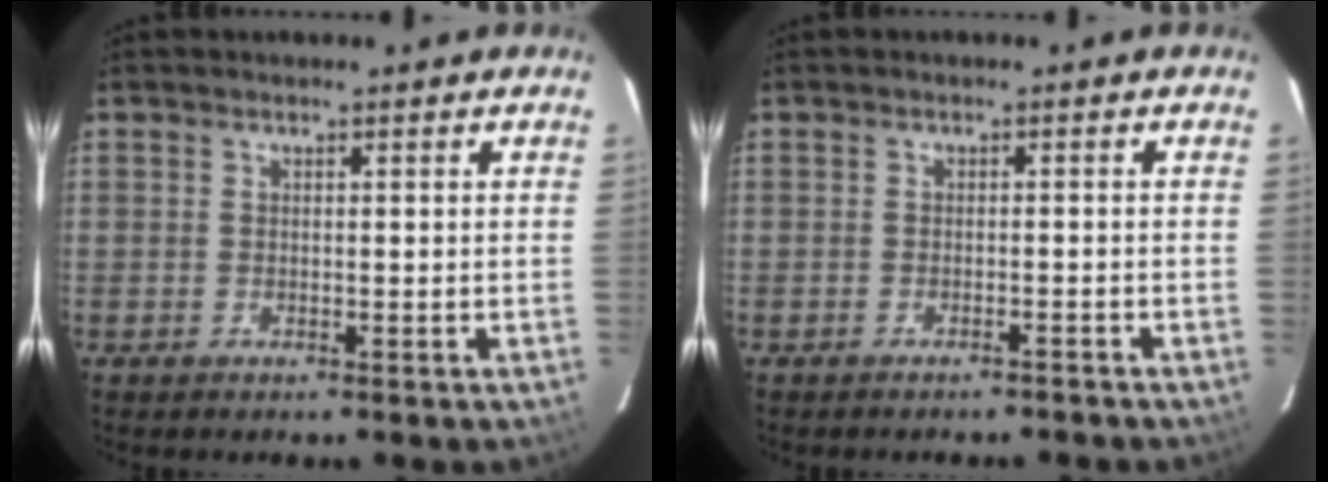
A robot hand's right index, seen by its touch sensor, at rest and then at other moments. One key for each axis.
{"total": 1.9, "fx": -1.8, "fy": 0.2, "fz": 0.4, "tx": -0.012, "ty": 0.004, "tz": -0.020}